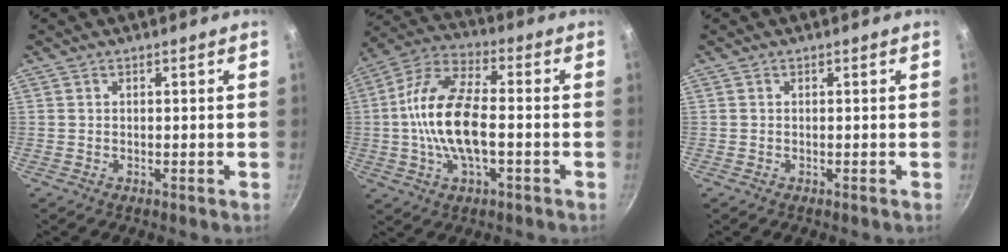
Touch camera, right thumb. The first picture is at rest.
{"total": 15.5, "force": [-1.8, 7.2, 13.6], "torque": [-0.252, 0.034, -0.049]}
{"total": 0.0}